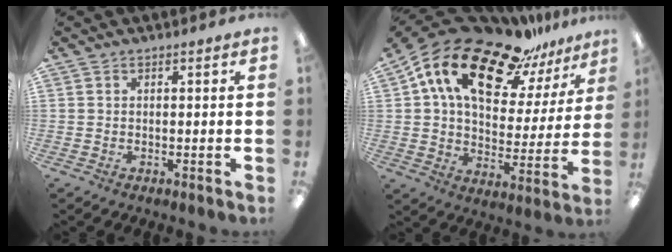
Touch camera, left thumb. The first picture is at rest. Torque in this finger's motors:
{"motor_torque": [0.71, 0.69, 1.62, -1.16, 0.33]}